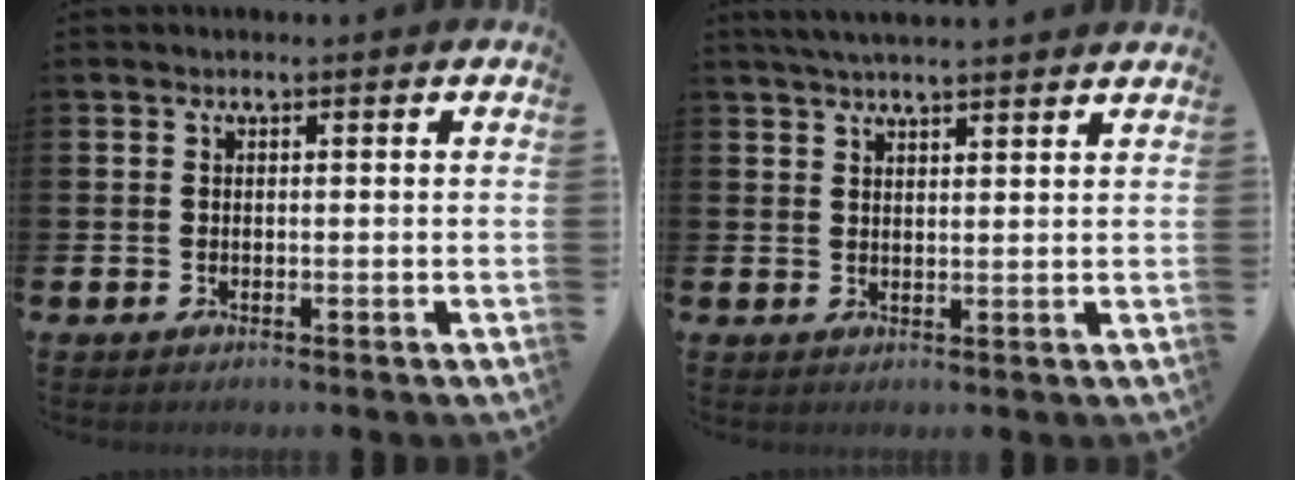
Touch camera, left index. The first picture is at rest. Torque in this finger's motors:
{"motor_torque": [0.60, -0.93, 0.58, 0.16]}